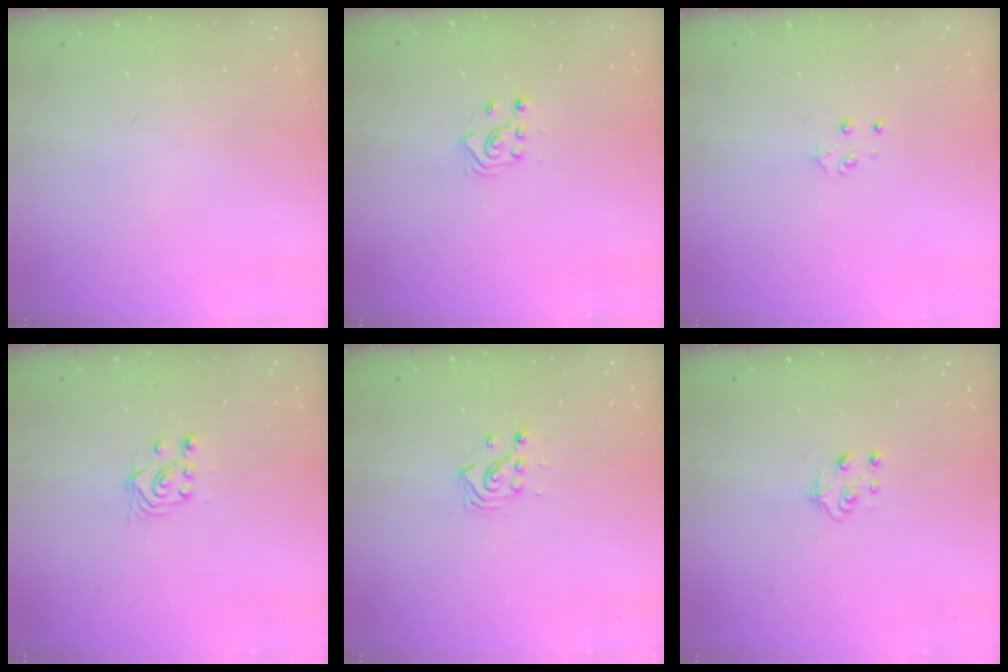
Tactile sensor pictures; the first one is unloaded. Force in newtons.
{"total": 3.0, "press": 2.8, "slide": 1.0}
{"total": 3.7, "press": 3.7, "slide": 0.4}
{"total": 2.9, "press": 2.5, "slide": 1.4}
{"total": 2.9, "press": 2.9, "slide": 0.3}
{"total": 5.6, "press": 5.6, "slide": 0.5}